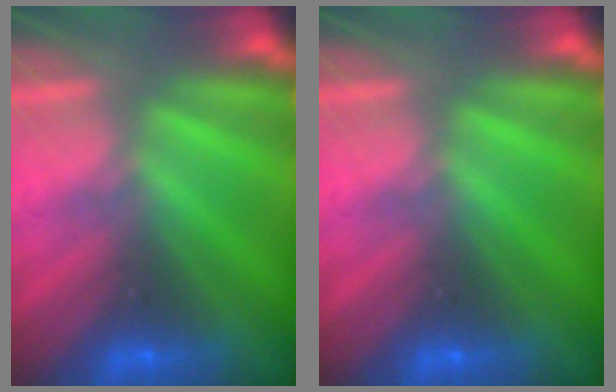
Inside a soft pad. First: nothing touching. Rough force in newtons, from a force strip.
{"total": 0.0}